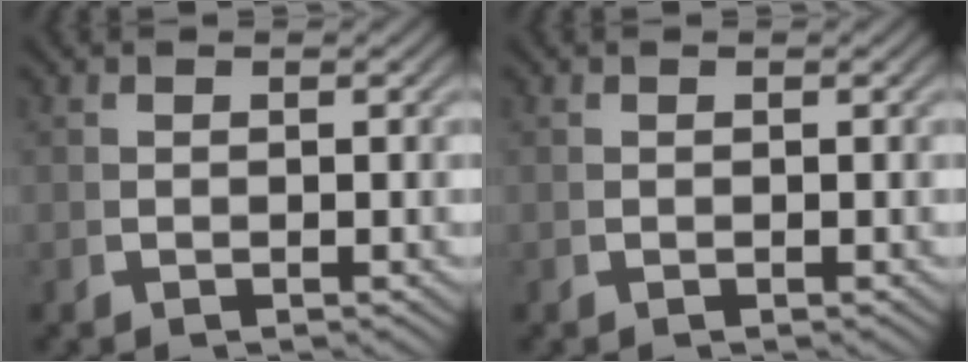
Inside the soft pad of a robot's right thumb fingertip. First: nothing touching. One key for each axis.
{"total": 0.0}